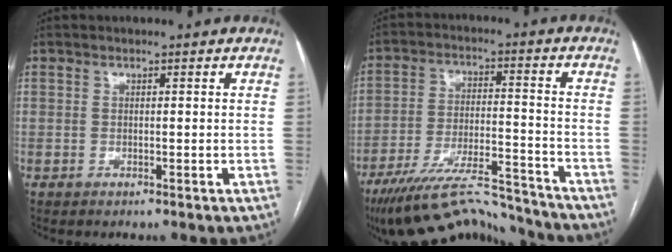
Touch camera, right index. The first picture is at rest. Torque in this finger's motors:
{"motor_torque": [1.18, -0.95, 0.44, 0.07]}